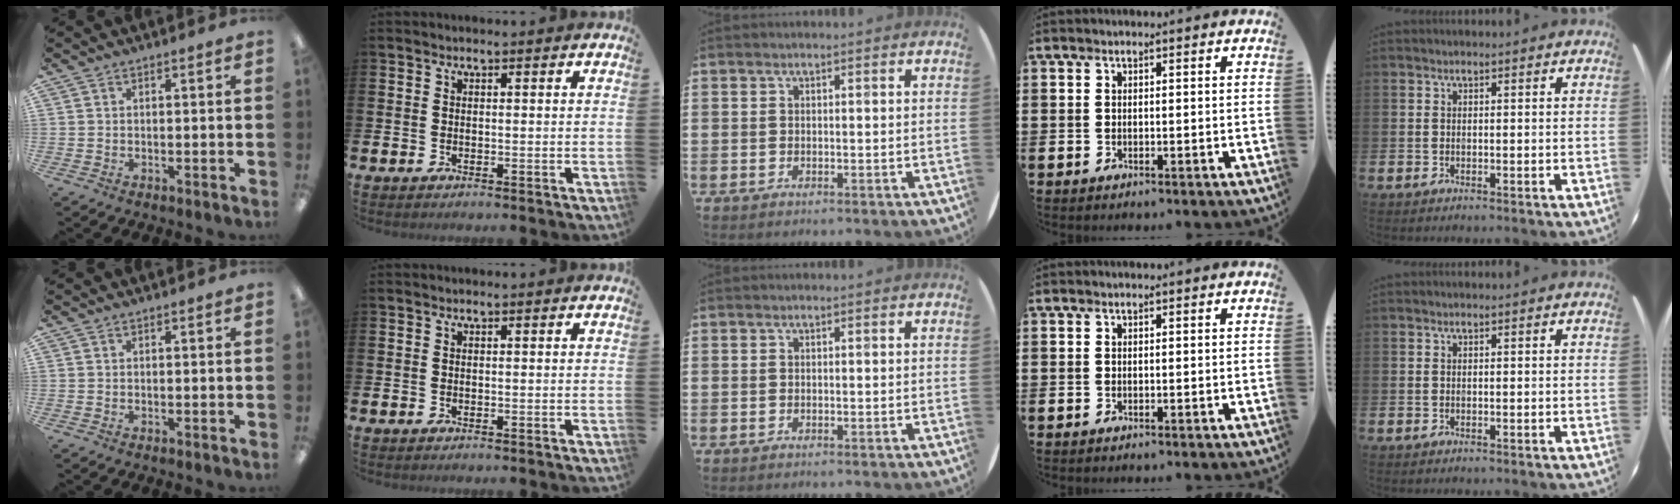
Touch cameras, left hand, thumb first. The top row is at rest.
{}